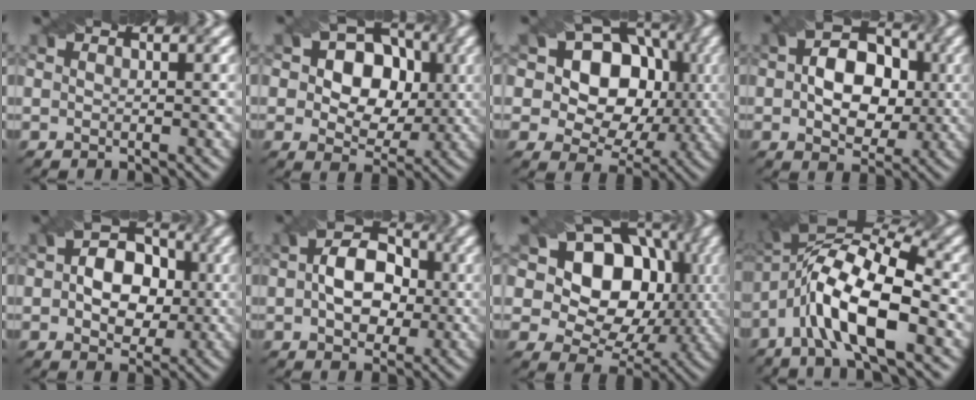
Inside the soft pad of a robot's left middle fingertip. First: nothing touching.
{"total": 9.1, "force": [1.8, 7.1, 5.4], "torque": [-0.069, 0.029, 0.012]}
{"total": 13.3, "force": [3.4, 9.9, 8.2], "torque": [-0.121, 0.048, 0.029]}
{"total": 8.0, "force": [0.3, 5.5, 5.8], "torque": [-0.091, 0.007, -0.004]}
{"total": 7.0, "force": [0.2, 5.0, 5.0], "torque": [-0.073, 0.008, -0.006]}
{"total": 6.8, "force": [0.1, 4.7, 4.9], "torque": [-0.078, 0.010, -0.003]}
{"total": 16.5, "force": [5.4, 11.8, 10.2], "torque": [-0.182, 0.063, 0.082]}
{"total": 10.7, "force": [-2.7, 3.4, 9.8], "torque": [-0.185, 0.019, -0.061]}